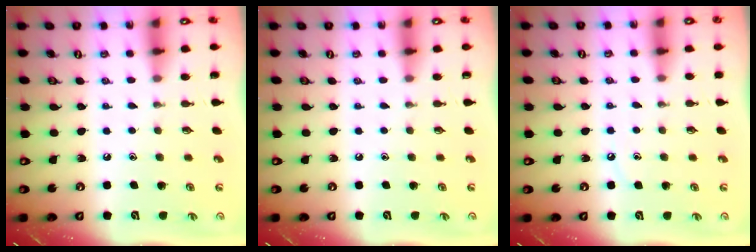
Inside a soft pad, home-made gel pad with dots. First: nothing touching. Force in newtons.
{"total": 0.0}
{"total": 4.4, "press": 4.3, "slide": 0.7}